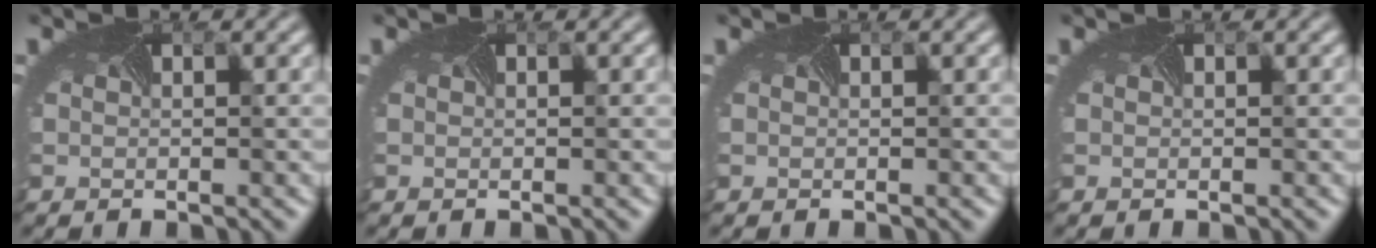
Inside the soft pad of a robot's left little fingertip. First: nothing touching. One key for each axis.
{"total": 0.0}
{"total": 0.0}
{"total": 0.0}